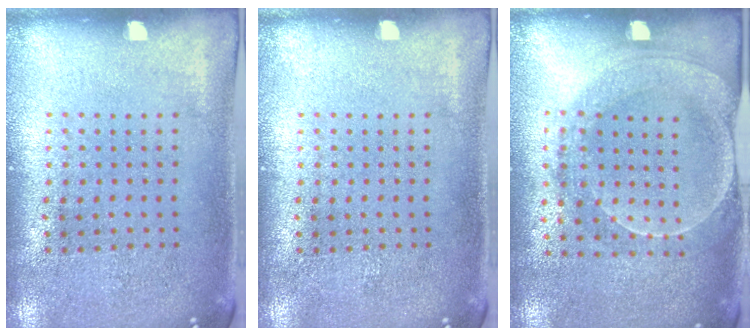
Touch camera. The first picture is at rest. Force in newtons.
{"total": 0.0}
{"total": 1.8, "press": 1.7, "slide": 0.4}